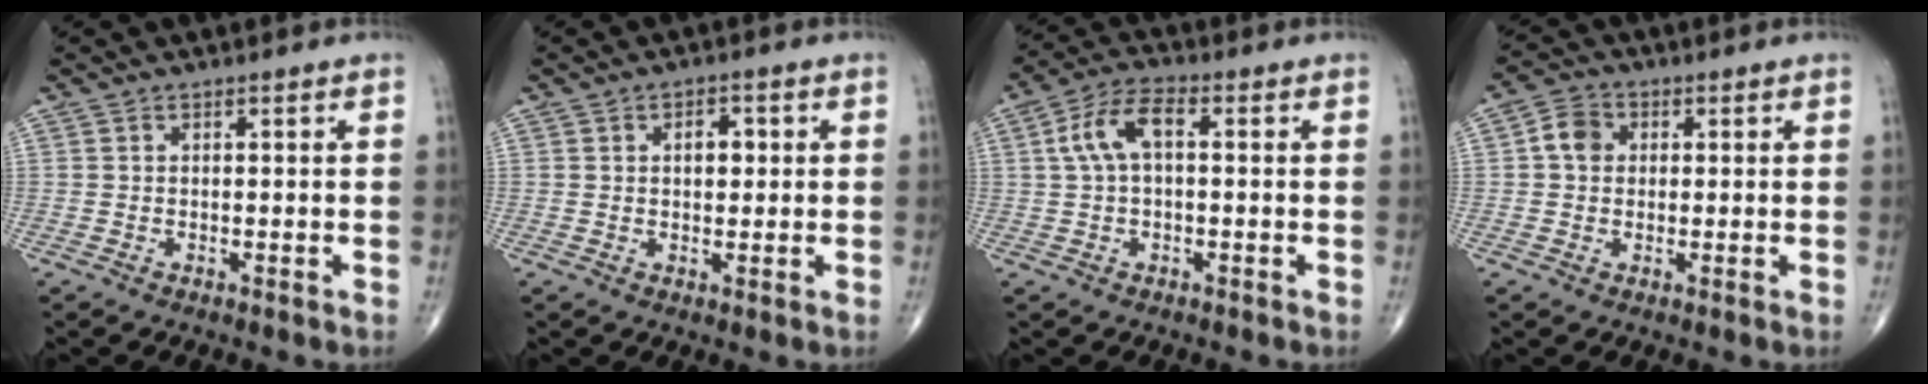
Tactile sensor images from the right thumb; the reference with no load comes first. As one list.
[{"total": 3.6, "force": [0.7, 2.2, 2.8], "torque": [-0.030, 0.001, 0.010]}, {"total": 7.4, "force": [1.0, 3.6, 6.4], "torque": [-0.130, 0.026, 0.014]}, {"total": 4.6, "force": [0.6, 3.8, 2.5], "torque": [-0.035, 0.010, 0.002]}]